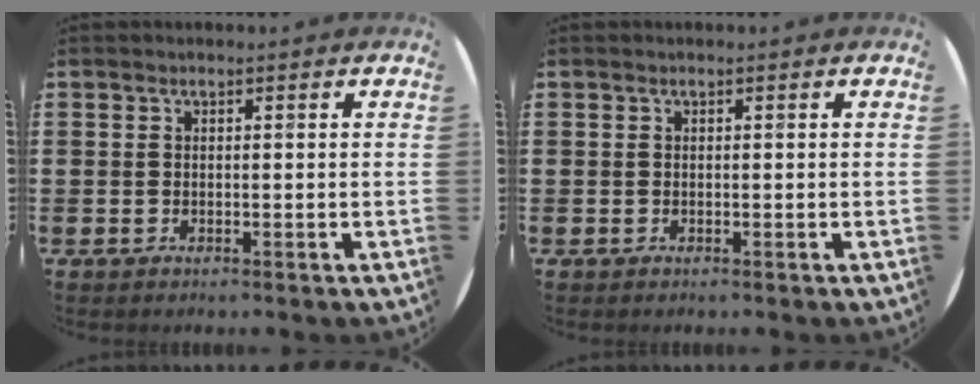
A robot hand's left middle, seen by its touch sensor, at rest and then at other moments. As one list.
[{"total": 0.0}]